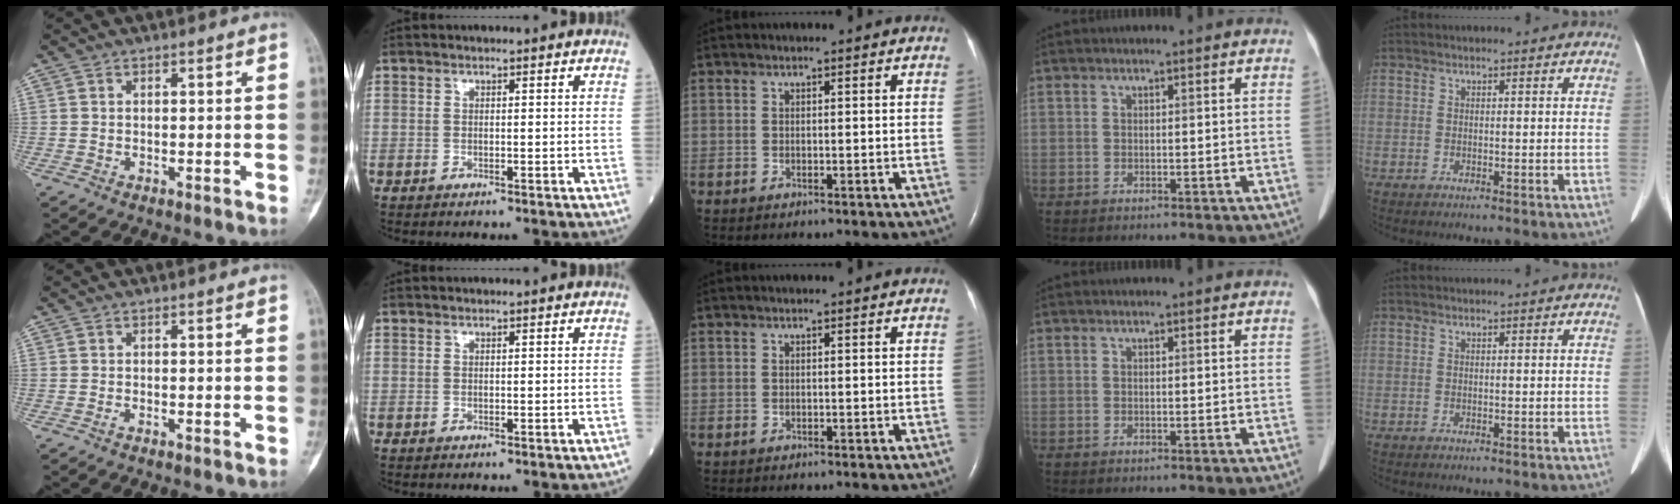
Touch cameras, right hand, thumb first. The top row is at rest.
{}